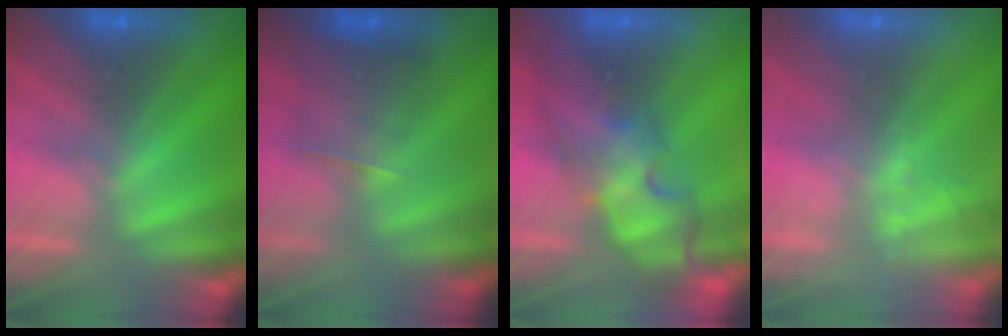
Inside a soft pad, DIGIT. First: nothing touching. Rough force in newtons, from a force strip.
{"total": 2.3}
{"total": 4.4}
{"total": 2.4}